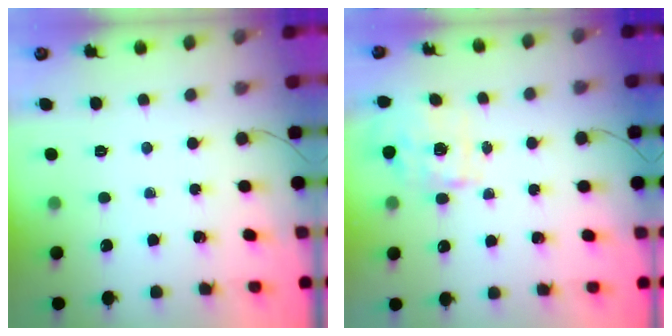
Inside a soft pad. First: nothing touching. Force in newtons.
{"total": 9.8, "press": 9.8, "slide": 0.5}